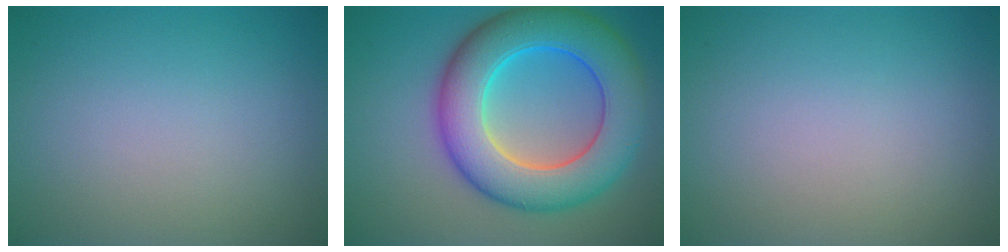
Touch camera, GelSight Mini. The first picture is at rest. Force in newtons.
{"total": 10.7, "press": 10.7, "slide": 0.4}
{"total": 0.0}